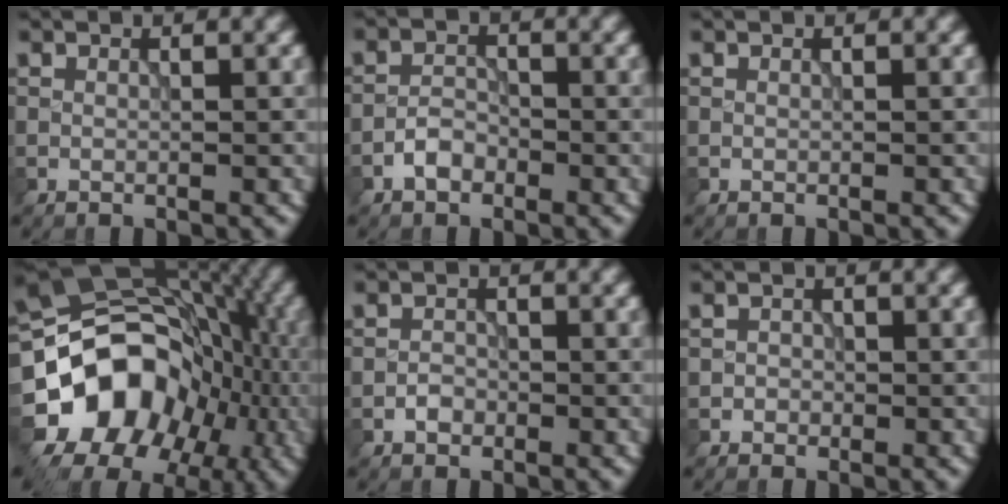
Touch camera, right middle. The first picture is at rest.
{"total": 2.0, "force": [-1.3, 1.2, 1.1], "torque": [-0.016, 0.006, -0.027]}
{"total": 0.0}
{"total": 17.3, "force": [-5.1, 13.7, 9.2], "torque": [-0.164, 0.014, -0.101]}
{"total": 1.2, "force": [-0.7, 0.9, 0.5], "torque": [-0.008, 0.002, -0.014]}
{"total": 1.0, "force": [-0.4, 1.0, 0.2], "torque": [0.012, 0.000, -0.011]}